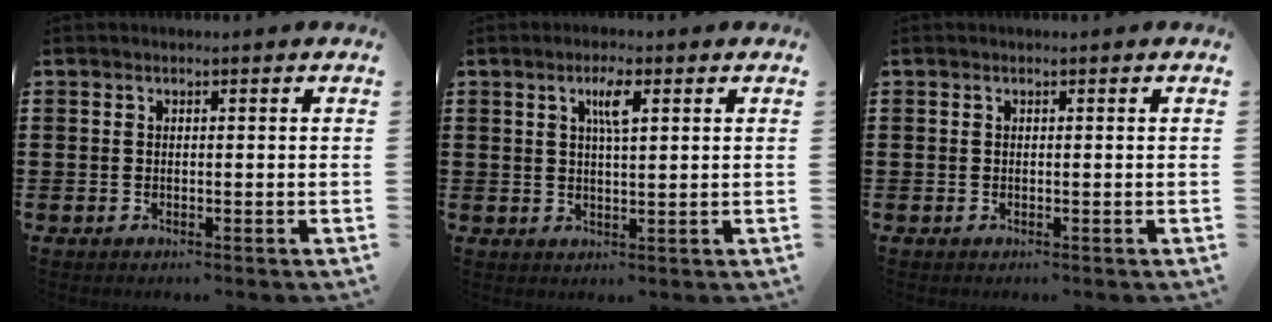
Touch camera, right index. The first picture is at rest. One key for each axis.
{"total": 3.8, "fx": 1.6, "fy": 0.9, "fz": 3.4, "tx": -0.065, "ty": 0.006, "tz": 0.022}
{"total": 0.0}